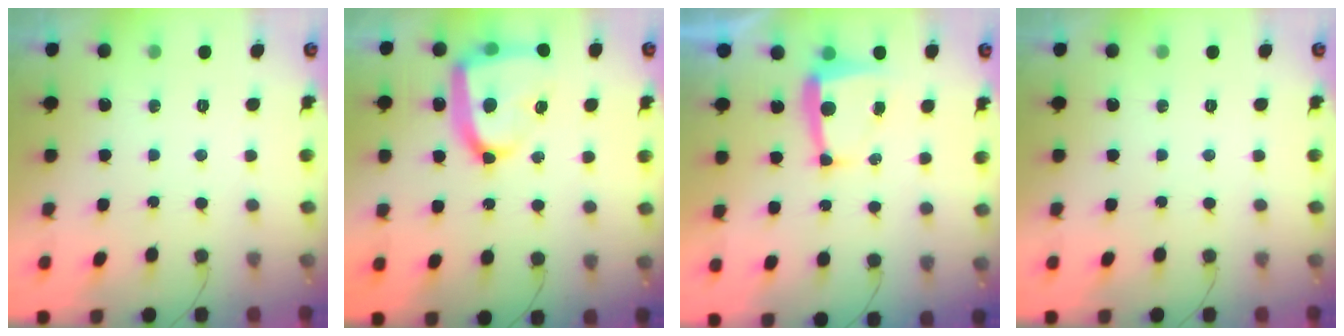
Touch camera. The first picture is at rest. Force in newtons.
{"total": 18.9, "press": 18.8, "slide": 1.2}
{"total": 5.9, "press": 5.9, "slide": 0.2}
{"total": 0.0}